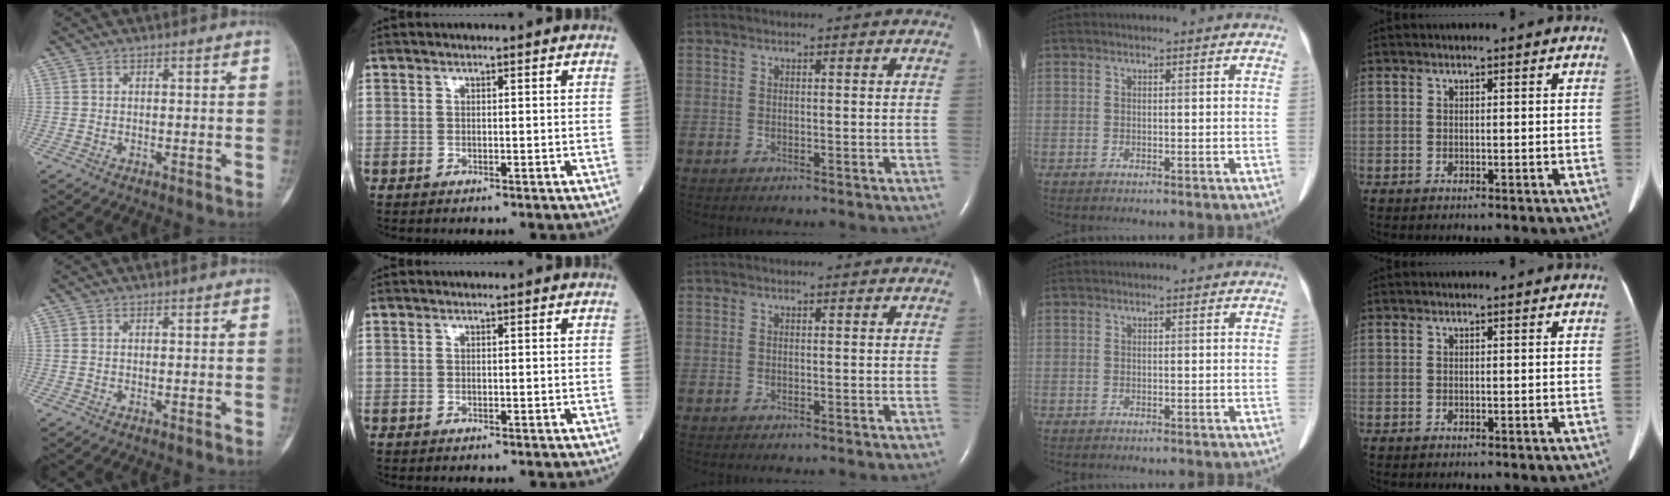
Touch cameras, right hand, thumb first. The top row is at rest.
{}